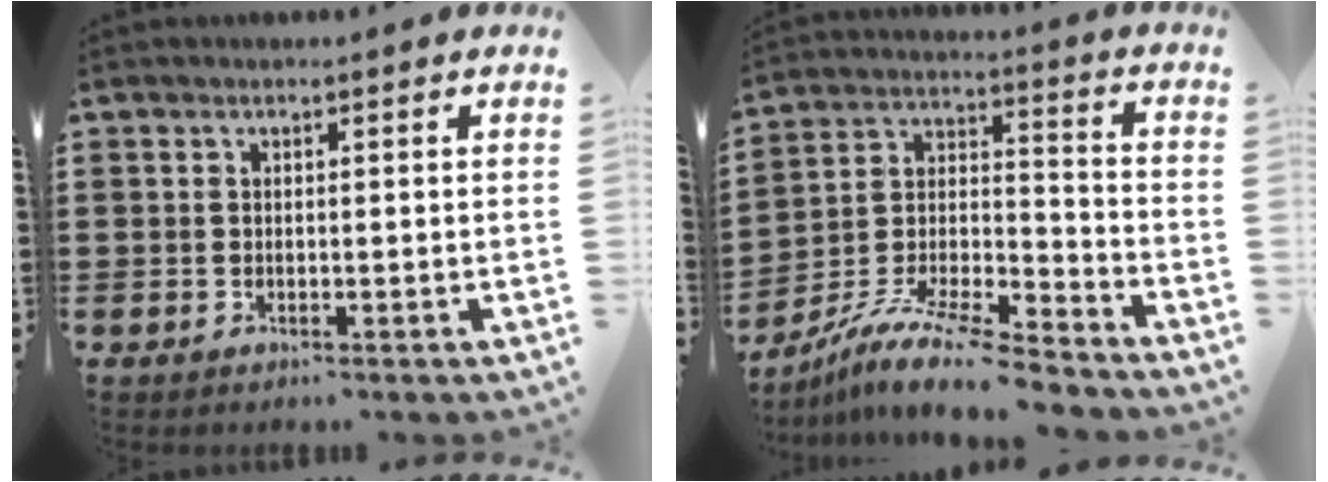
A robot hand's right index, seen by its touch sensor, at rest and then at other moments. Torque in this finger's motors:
{"motor_torque": [0.32, 0.87, -0.51, -0.18]}